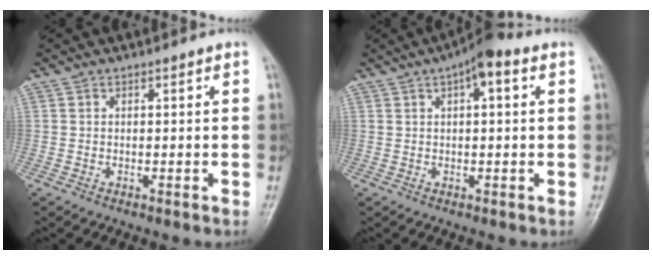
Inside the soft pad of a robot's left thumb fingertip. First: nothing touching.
{"total": 6.2, "force": [2.6, 2.2, 5.2], "torque": [-0.071, 0.014, 0.028]}